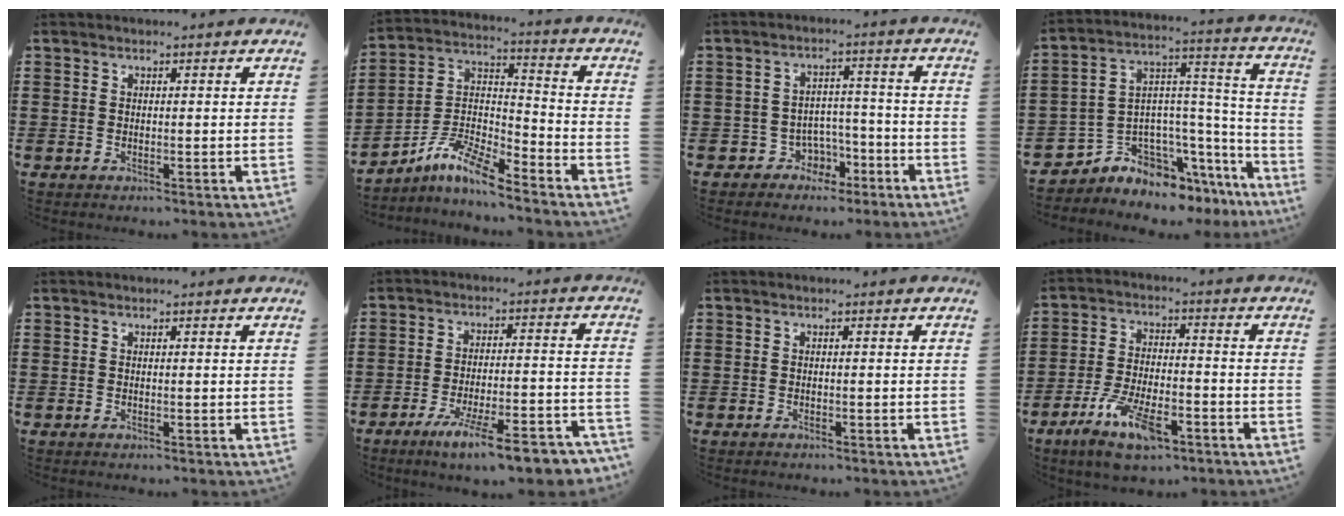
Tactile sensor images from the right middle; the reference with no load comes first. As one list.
[{"total": 8.0, "force": [-6.8, 0.9, 4.2], "torque": [-0.098, -0.006, -0.137]}, {"total": 3.9, "force": [-2.9, 2.6, 0.6], "torque": [-0.023, 0.011, -0.060]}, {"total": 5.3, "force": [-4.5, 2.8, -0.1], "torque": [-0.019, -0.016, -0.090]}, {"total": 0.0}, {"total": 9.7, "force": [-7.4, 0.9, 6.2], "torque": [-0.095, 0.007, -0.132]}, {"total": 0.0}, {"total": 9.1, "force": [-5.6, 3.3, 6.4], "torque": [-0.130, -0.001, -0.102]}]